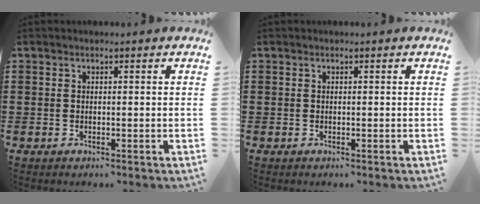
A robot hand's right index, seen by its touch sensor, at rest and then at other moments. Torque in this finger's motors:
{"motor_torque": [-0.04, 0.31, 0.00, 0.00]}